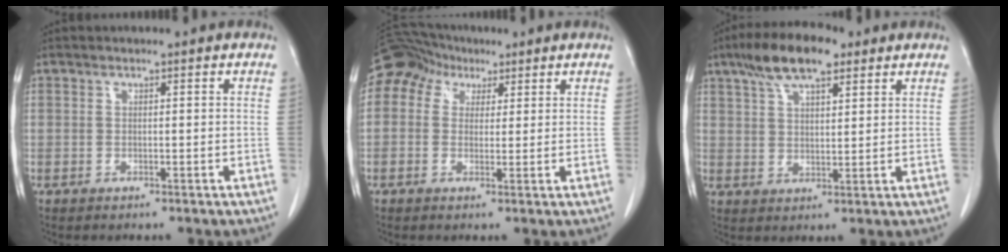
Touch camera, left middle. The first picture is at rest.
{"total": 7.7, "force": [3.8, 6.2, 2.6], "torque": [-0.054, 0.043, 0.068]}
{"total": 9.6, "force": [6.3, 3.2, 6.5], "torque": [-0.121, 0.018, 0.110]}